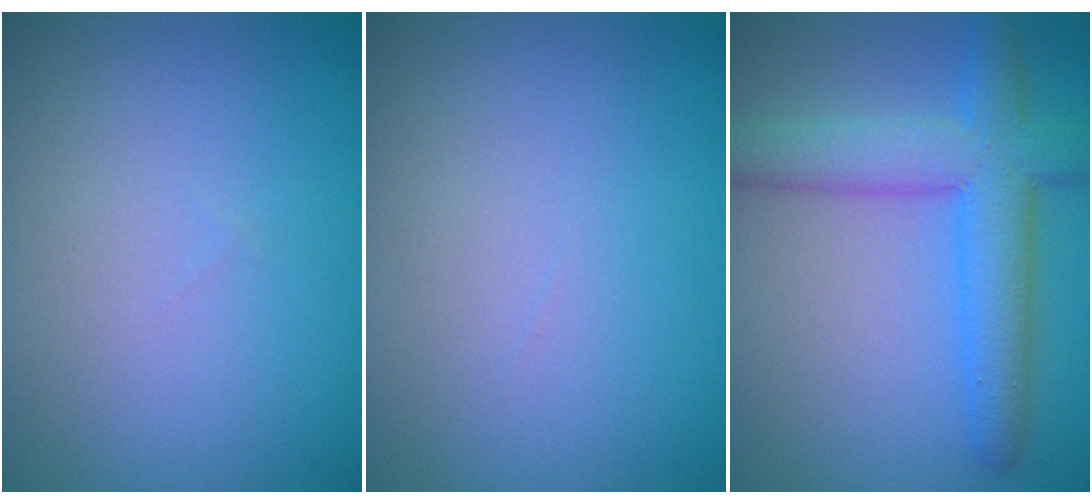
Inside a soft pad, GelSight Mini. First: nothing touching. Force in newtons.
{"total": 0.0}
{"total": 6.4, "press": 6.4, "slide": 0.2}